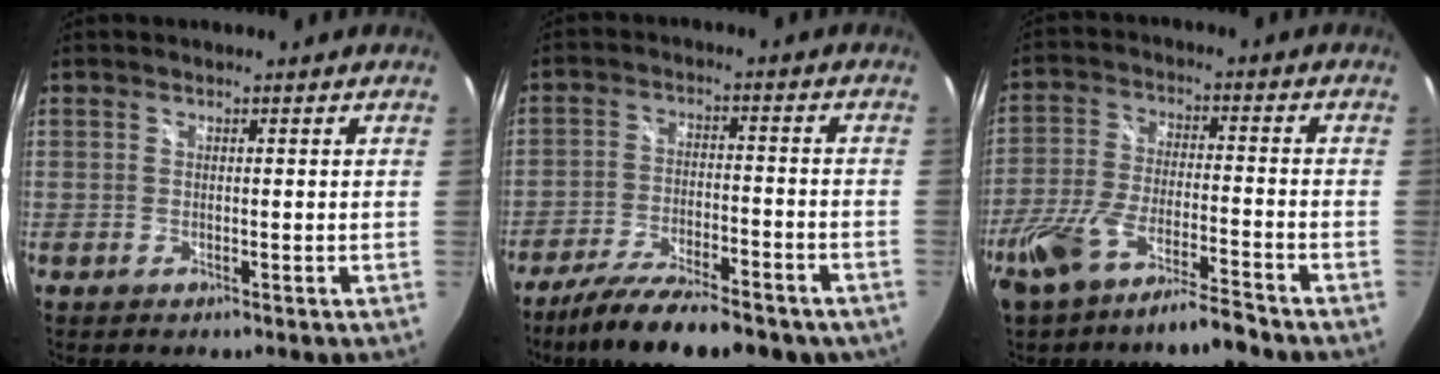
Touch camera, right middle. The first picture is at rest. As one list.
[{"total": 18.2, "force": [-14.1, 5.3, 10.1], "torque": [-0.183, -0.038, -0.209]}, {"total": 11.0, "force": [-8.5, 1.4, 6.8], "torque": [-0.151, -0.017, -0.153]}]